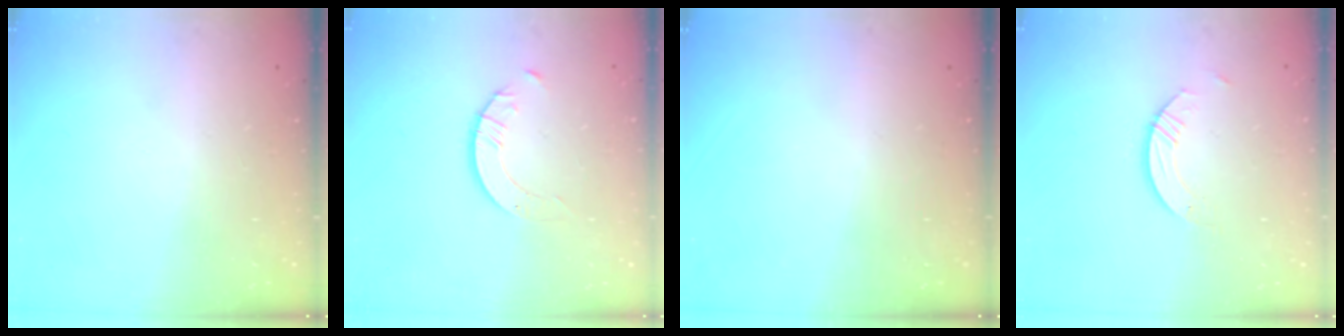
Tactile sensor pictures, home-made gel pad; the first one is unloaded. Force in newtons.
{"total": 2.1, "press": 2.1, "slide": 0.2}
{"total": 0.0}
{"total": 3.7, "press": 3.7, "slide": 0.3}